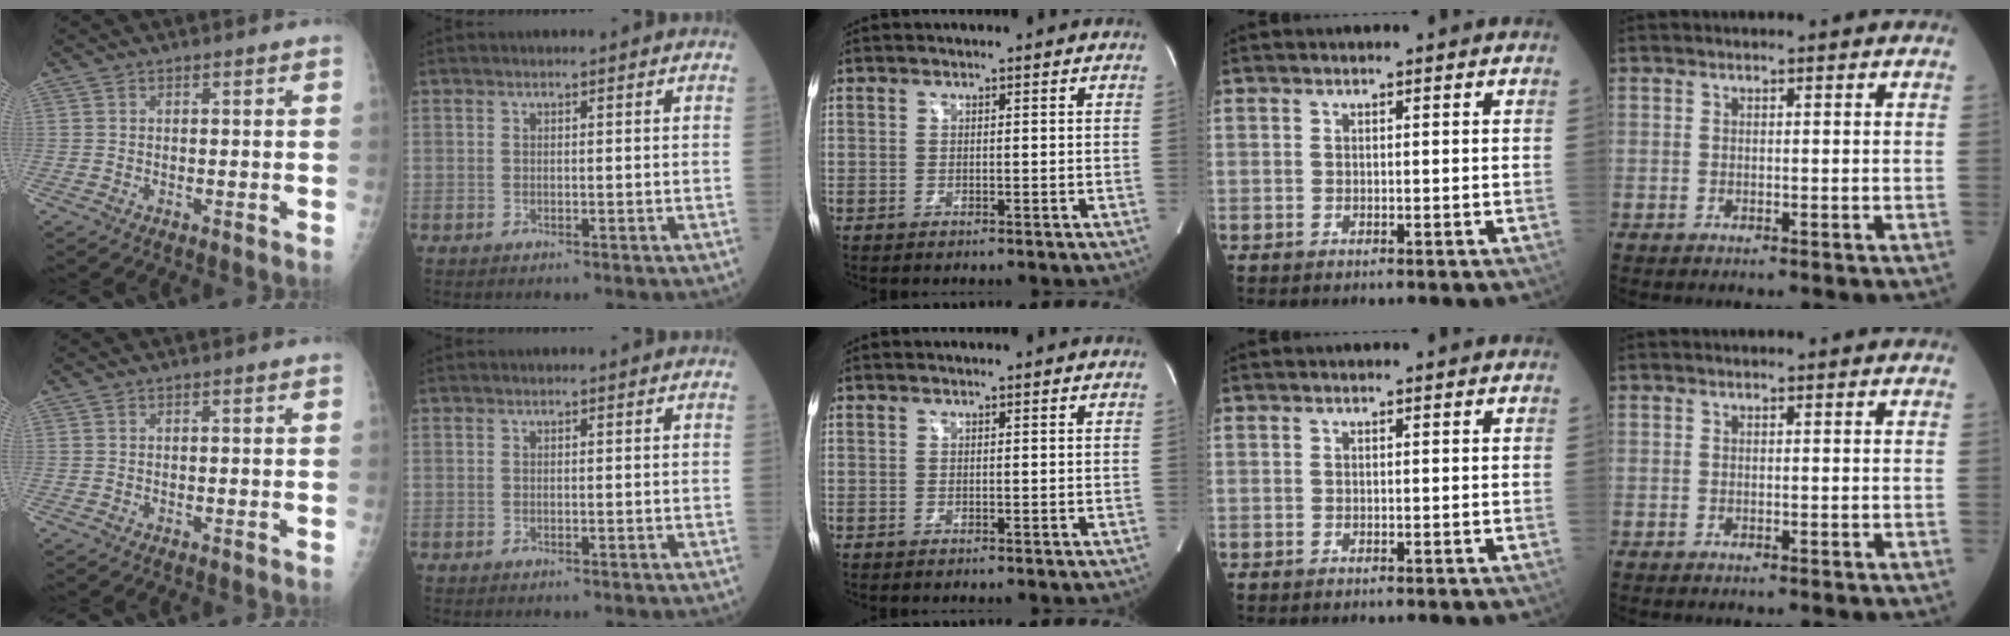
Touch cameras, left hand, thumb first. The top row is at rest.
{}